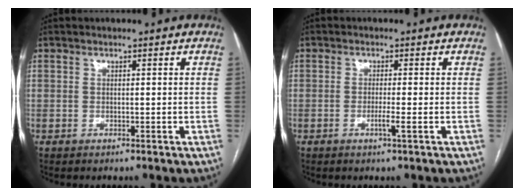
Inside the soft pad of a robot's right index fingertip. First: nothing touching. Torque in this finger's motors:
{"motor_torque": [0.14, 0.13, 0.03, 0.00]}